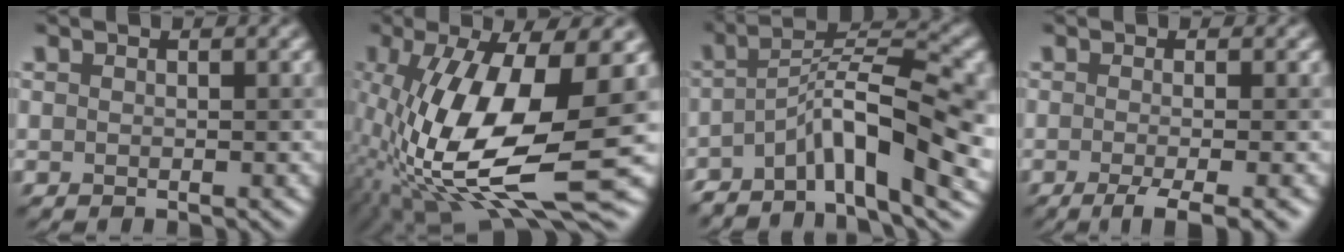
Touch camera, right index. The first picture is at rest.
{"total": 13.5, "force": [-1.5, 4.7, 12.6], "torque": [-0.253, -0.012, -0.024]}
{"total": 10.1, "force": [-4.2, 2.8, 8.7], "torque": [-0.129, 0.012, -0.085]}
{"total": 4.0, "force": [-1.8, 0.9, 3.5], "torque": [-0.051, -0.007, -0.035]}